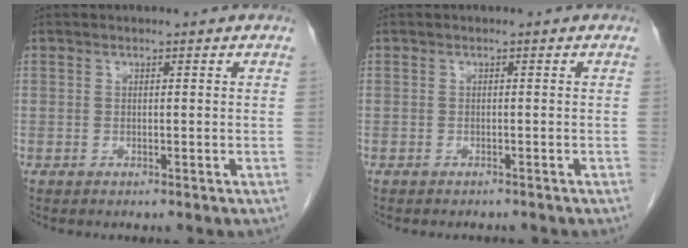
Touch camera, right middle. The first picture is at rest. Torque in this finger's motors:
{"motor_torque": [0.01, 0.01, 0.00, 0.02]}